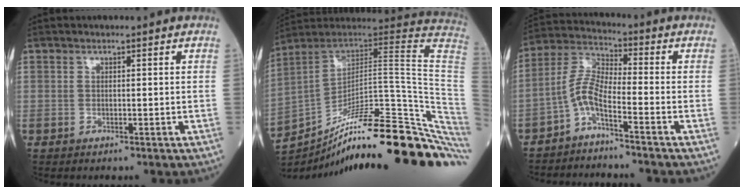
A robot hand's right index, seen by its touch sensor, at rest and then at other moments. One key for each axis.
{"total": 32.3, "fx": -23.6, "fy": 3.2, "fz": 21.8, "tx": -0.193, "ty": 0.009, "tz": -0.336}
{"total": 5.7, "fx": -3.7, "fy": 0.7, "fz": 4.3, "tx": -0.099, "ty": 0.007, "tz": -0.080}